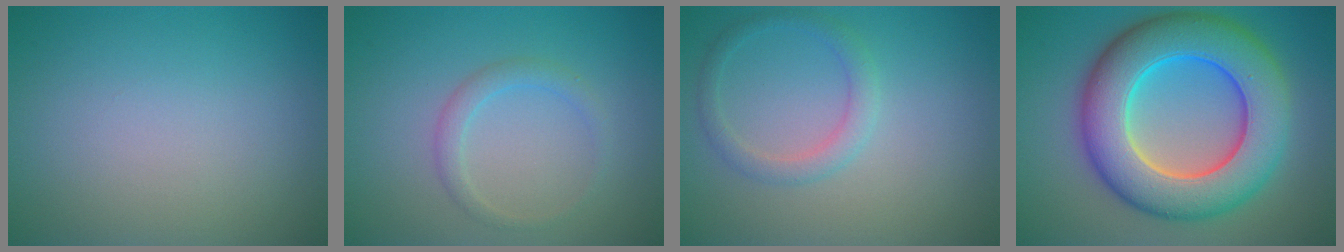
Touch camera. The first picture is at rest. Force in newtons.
{"total": 1.6, "press": 1.6, "slide": 0.1}
{"total": 2.0, "press": 2.0, "slide": 0.1}
{"total": 11.8, "press": 11.8, "slide": 0.3}